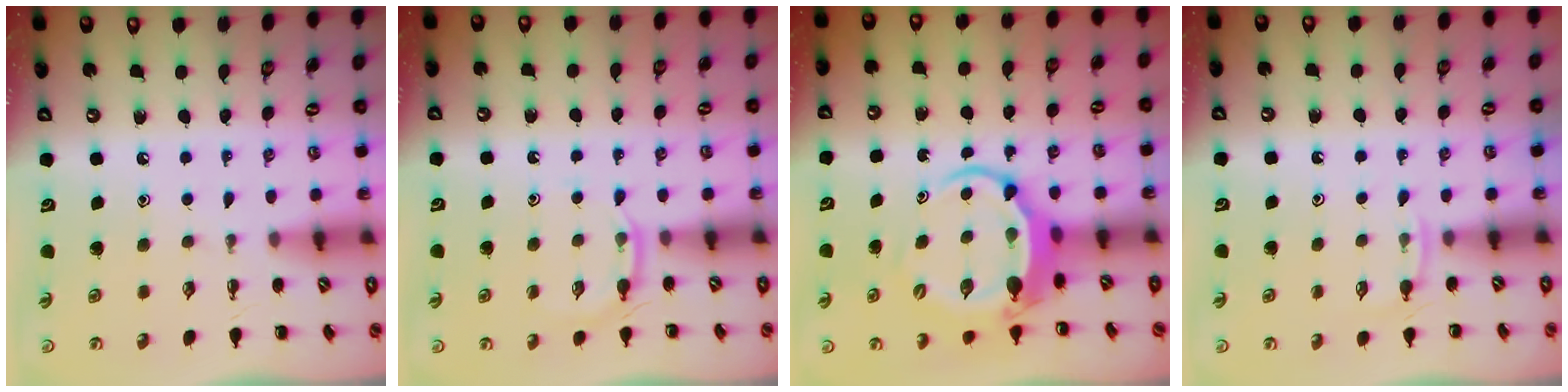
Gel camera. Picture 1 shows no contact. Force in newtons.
{"total": 5.0, "press": 4.8, "slide": 1.4}
{"total": 6.2, "press": 6.1, "slide": 1.1}
{"total": 4.0, "press": 3.8, "slide": 1.3}